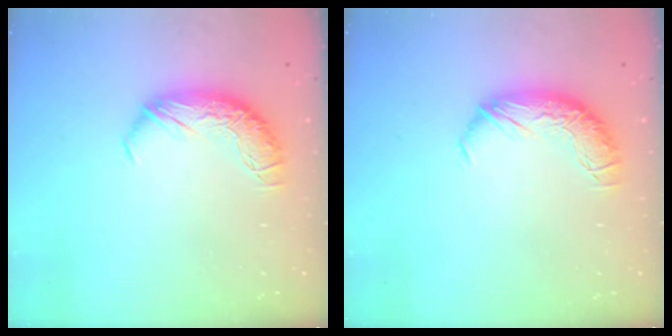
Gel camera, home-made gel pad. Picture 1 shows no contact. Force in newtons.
{"total": 0.0}